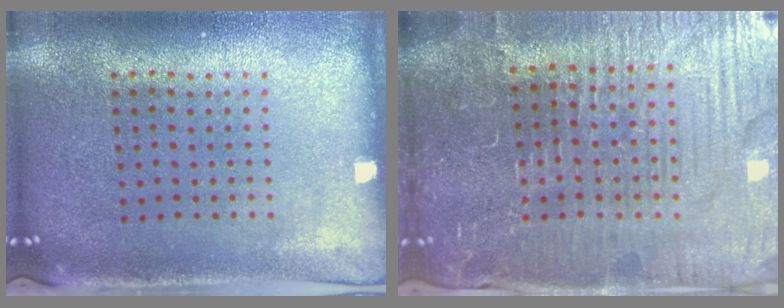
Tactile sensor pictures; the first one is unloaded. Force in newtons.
{"total": 5.6, "press": 5.2, "slide": 2.3}